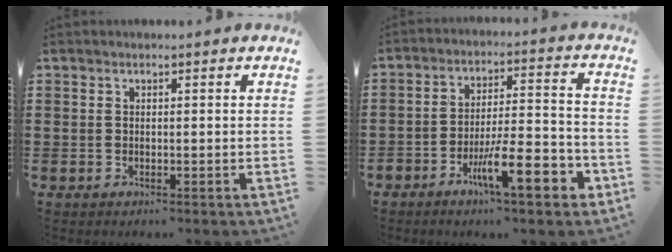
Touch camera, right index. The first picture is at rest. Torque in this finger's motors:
{"motor_torque": [2.14, 0.00, 0.30, 0.19]}